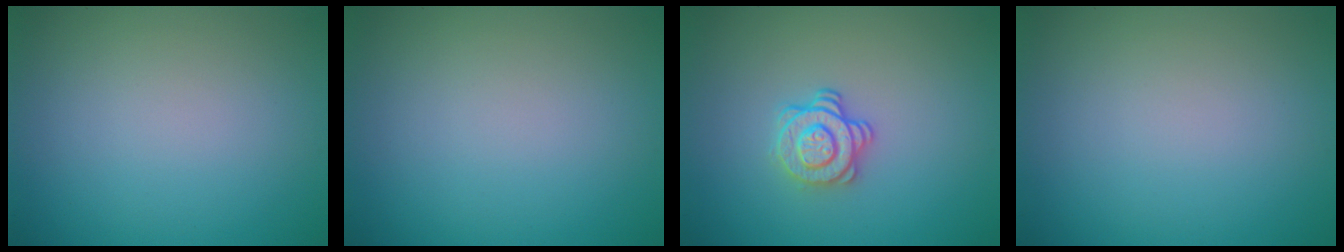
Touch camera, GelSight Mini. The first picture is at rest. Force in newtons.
{"total": 0.0}
{"total": 2.4, "press": 2.0, "slide": 1.4}
{"total": 0.0}